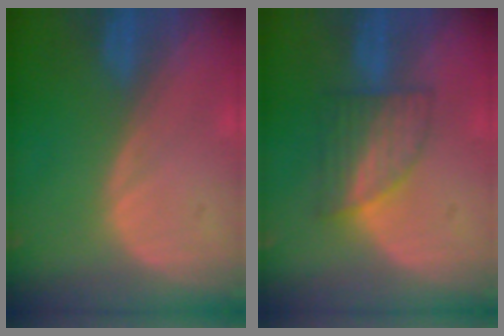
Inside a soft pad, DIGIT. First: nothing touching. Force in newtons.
{"total": 5.8, "press": 5.7, "slide": 0.8}